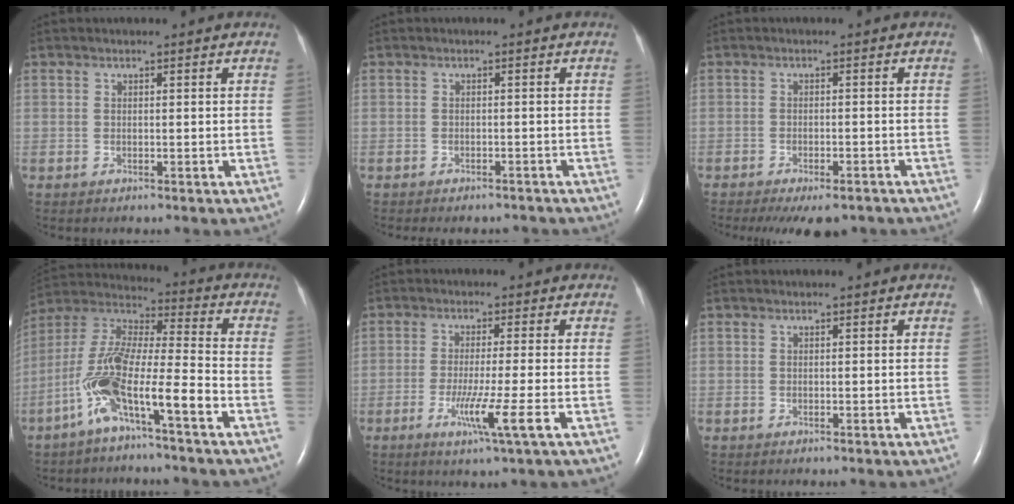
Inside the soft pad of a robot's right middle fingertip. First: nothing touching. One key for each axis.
{"total": 4.4, "fx": -4.0, "fy": 1.4, "fz": 1.2, "tx": -0.011, "ty": -0.002, "tz": -0.049}
{"total": 8.5, "fx": -6.6, "fy": 2.9, "fz": 4.4, "tx": -0.058, "ty": -0.008, "tz": -0.091}
{"total": 13.0, "fx": -6.3, "fy": 1.4, "fz": 11.3, "tx": -0.236, "ty": 0.009, "tz": -0.123}
{"total": 6.3, "fx": -2.4, "fy": -1.1, "fz": 5.7, "tx": -0.107, "ty": -0.022, "tz": -0.045}
{"total": 0.0}